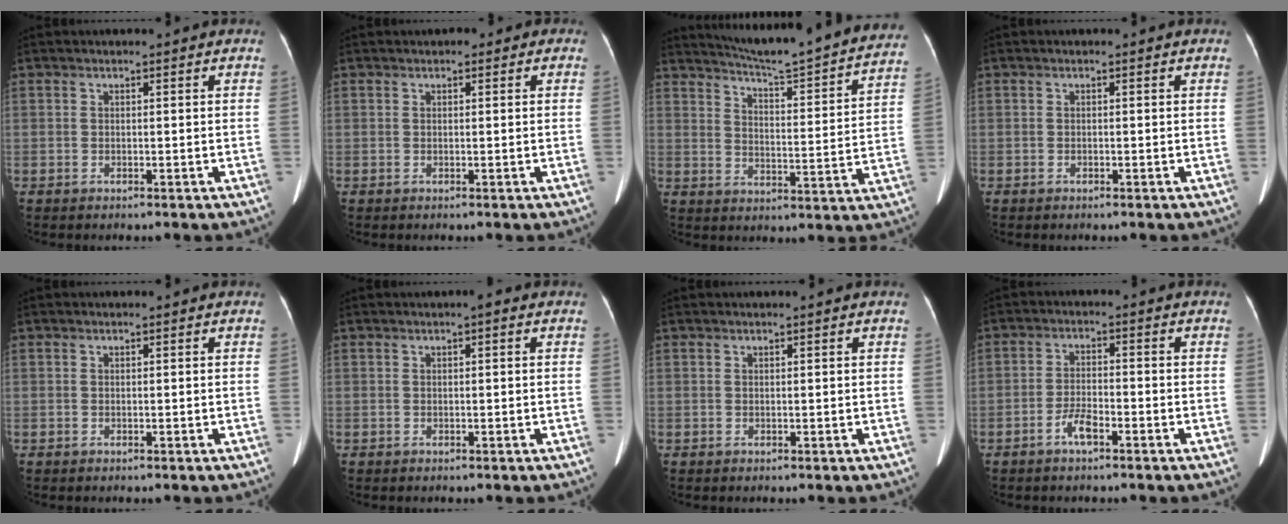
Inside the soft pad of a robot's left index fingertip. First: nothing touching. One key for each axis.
{"total": 0.7, "fx": 0.2, "fy": 0.6, "fz": 0.3, "tx": -0.002, "ty": 0.006, "tz": 0.000}
{"total": 24.5, "fx": 22.5, "fy": 0.7, "fz": 9.6, "tx": -0.144, "ty": -0.064, "tz": 0.283}
{"total": 0.0}
{"total": 0.0}
{"total": 0.8, "fx": 0.3, "fy": 0.3, "fz": 0.6, "tx": -0.005, "ty": 0.007, "tz": -0.001}
{"total": 0.0}
{"total": 3.4, "fx": -2.2, "fy": 0.8, "fz": 2.5, "tx": -0.050, "ty": 0.003, "tz": -0.043}